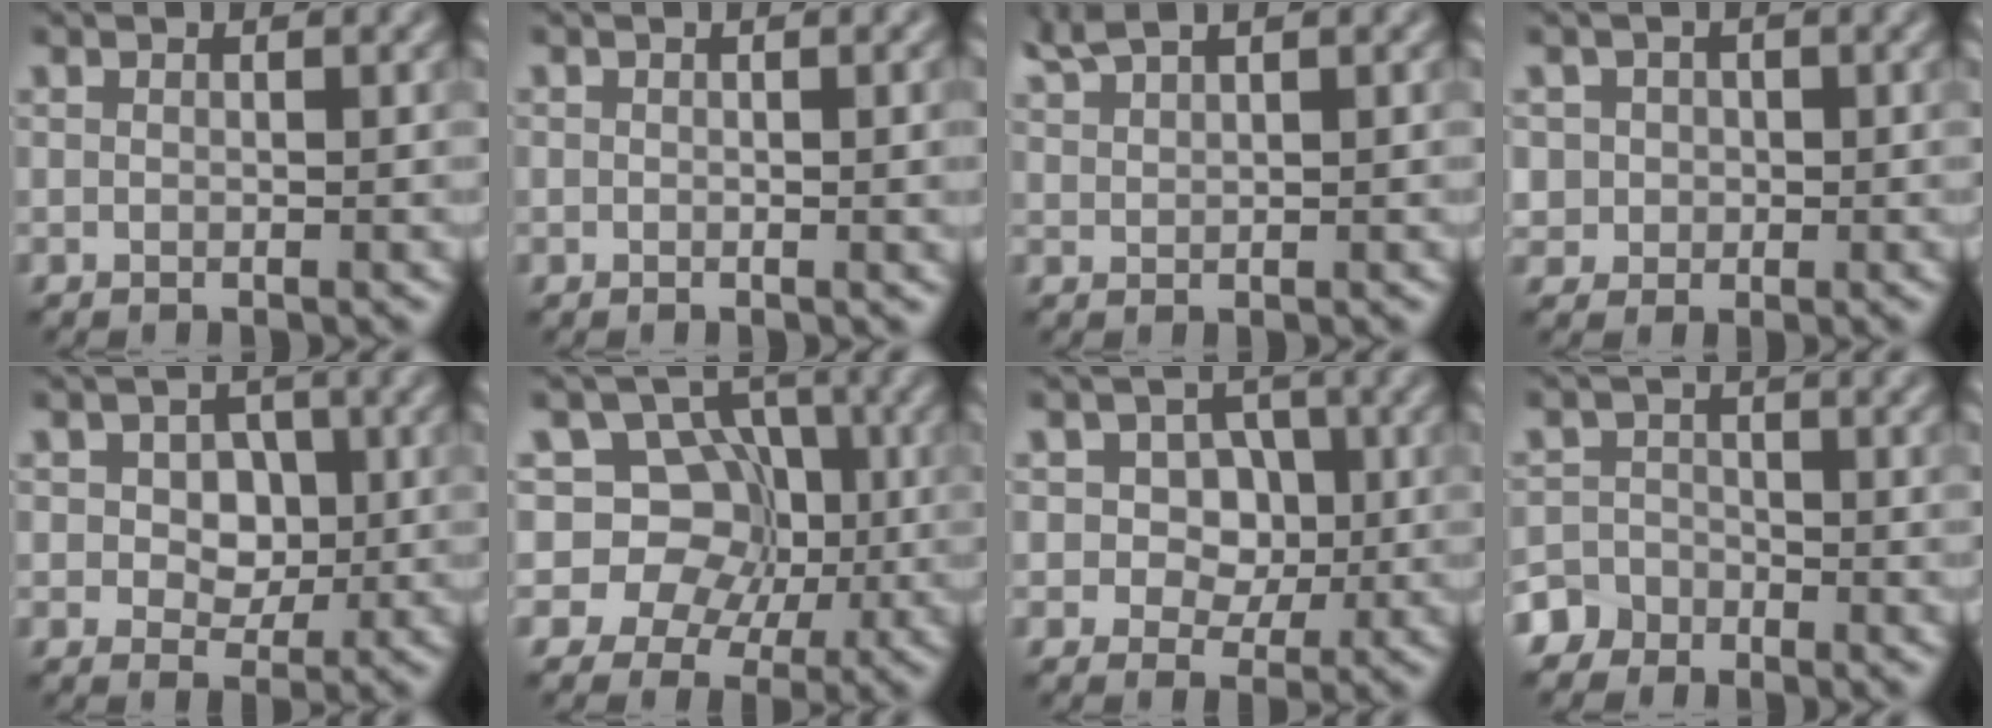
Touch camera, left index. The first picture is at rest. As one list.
[{"total": 2.8, "force": [-0.1, 1.6, 2.3], "torque": [-0.016, -0.010, 0.003]}, {"total": 2.6, "force": [2.3, 0.4, 1.2], "torque": [-0.020, 0.012, 0.048]}, {"total": 2.4, "force": [0.4, 2.3, 0.5], "torque": [-0.002, 0.005, 0.012]}, {"total": 3.6, "force": [0.3, 2.7, 2.4], "torque": [-0.036, 0.001, -0.010]}, {"total": 8.1, "force": [0.2, 7.4, 3.3], "torque": [-0.038, 0.039, -0.035]}, {"total": 4.8, "force": [0.7, 3.9, 2.7], "torque": [-0.028, 0.014, -0.011]}, {"total": 4.4, "force": [-3.2, 2.9, 0.2], "torque": [0.021, -0.004, -0.060]}]